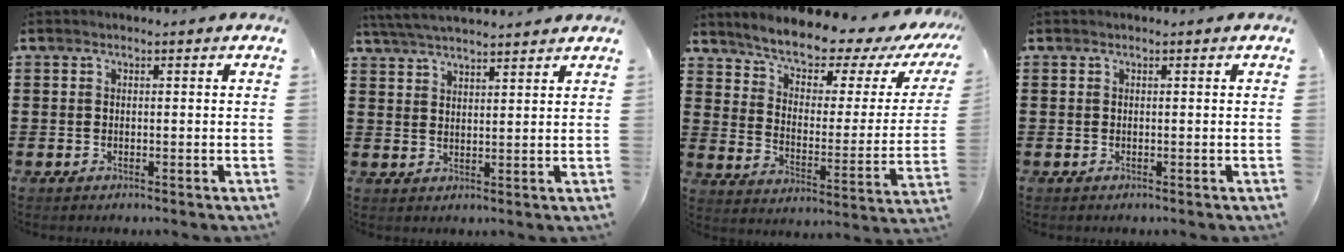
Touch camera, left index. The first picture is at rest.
{"total": 4.2, "force": [4.1, 0.0, 1.2], "torque": [-0.036, -0.014, 0.074]}
{"total": 6.8, "force": [6.1, 1.6, 2.5], "torque": [-0.074, -0.048, 0.101]}
{"total": 0.0}